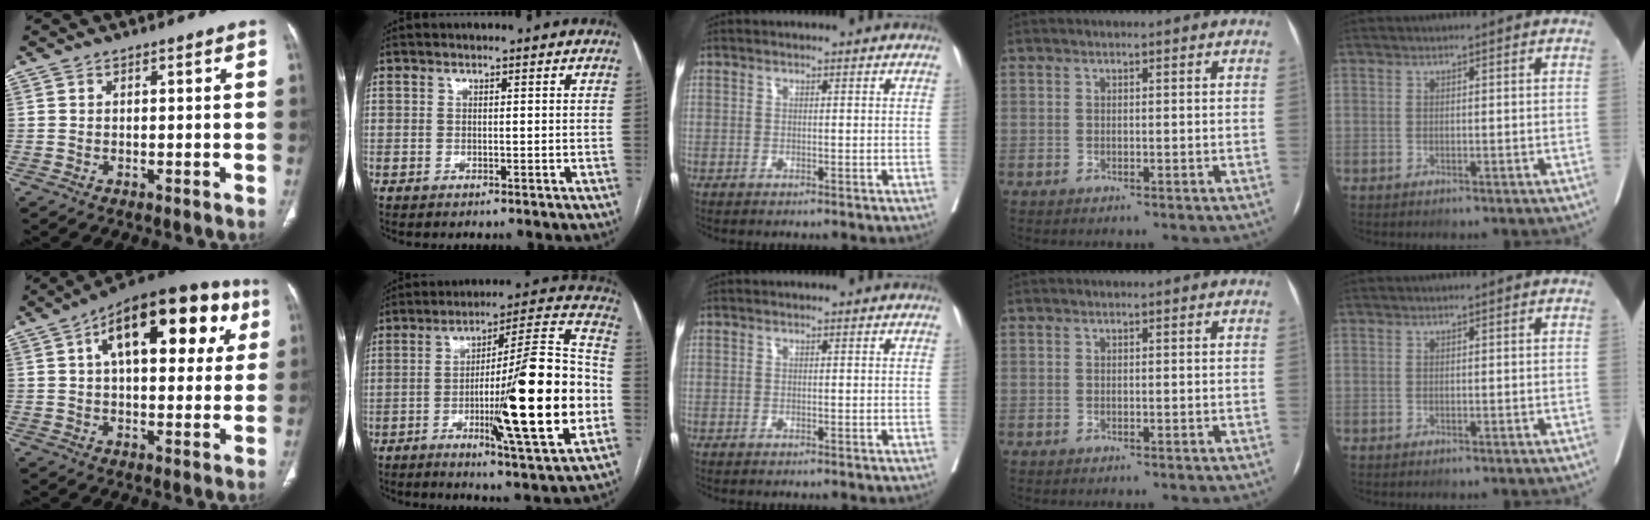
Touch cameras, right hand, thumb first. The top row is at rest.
{"thumb": {"total": 23.6, "force": [8.2, 11.4, 19.0], "torque": [-0.239, 0.022, 0.115]}, "index": {"total": 22.5, "force": [-4.8, 0.9, 21.9], "torque": [-0.319, -0.003, -0.071]}}